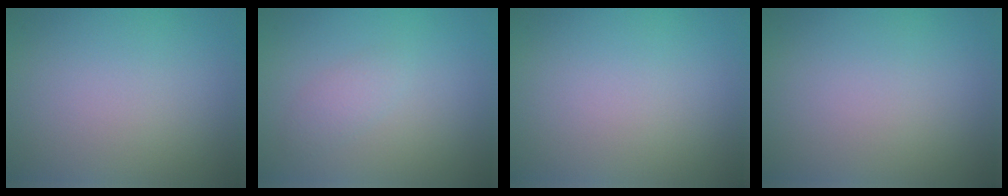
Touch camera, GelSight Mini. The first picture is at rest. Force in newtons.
{"total": 1.4, "press": 1.4, "slide": 0.1}
{"total": 0.0}
{"total": 0.0}